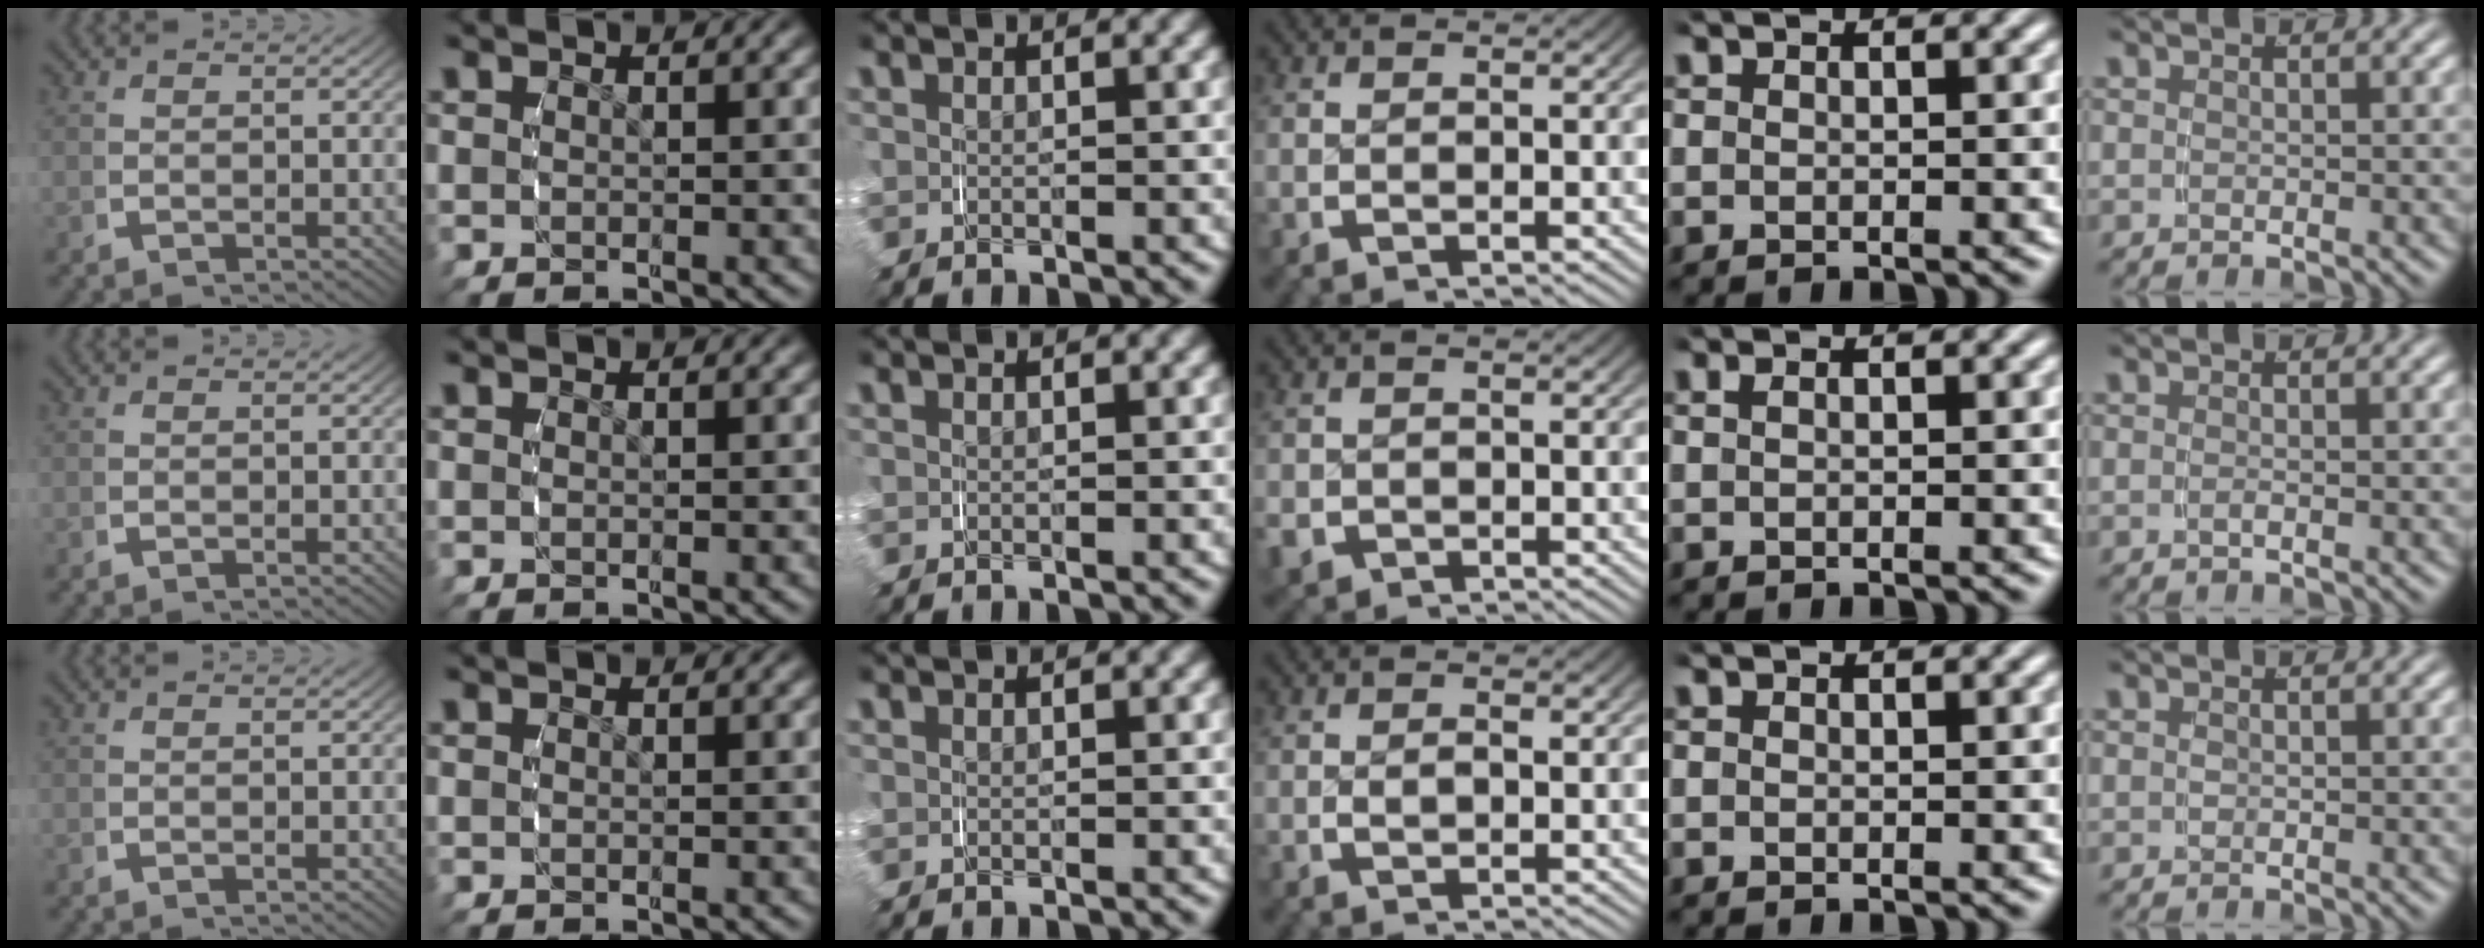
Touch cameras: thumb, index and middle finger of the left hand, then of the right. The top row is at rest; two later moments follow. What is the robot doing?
{"motion": "grasp_and_lifting", "object": "paper"}